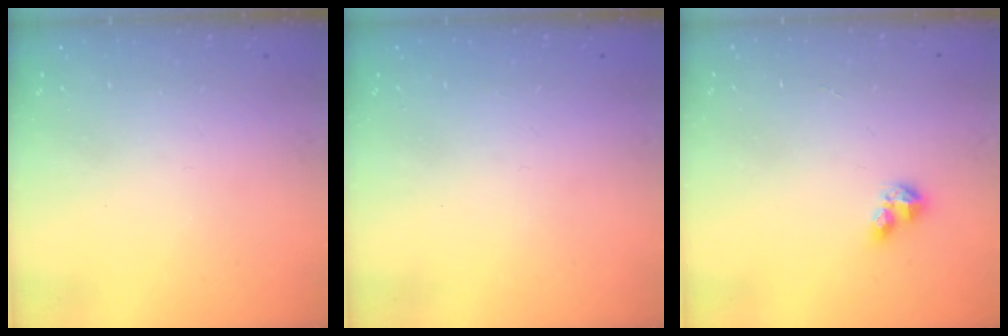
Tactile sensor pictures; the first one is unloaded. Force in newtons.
{"total": 0.7, "press": 0.6, "slide": 0.3}
{"total": 4.6, "press": 4.6, "slide": 0.4}